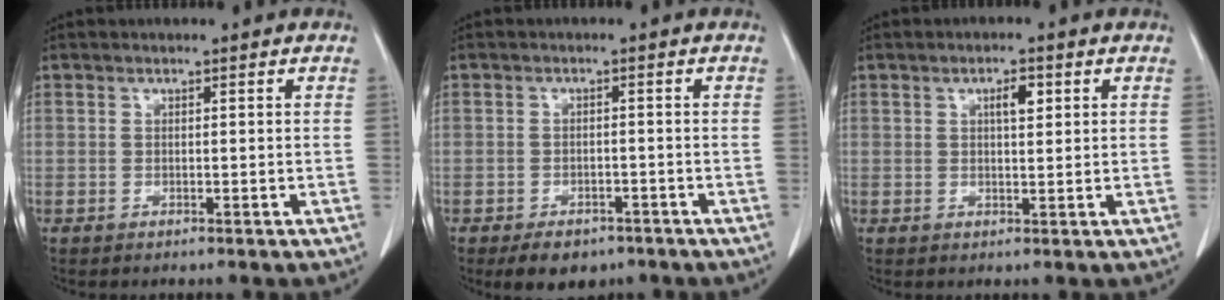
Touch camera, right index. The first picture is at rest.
{"total": 5.6, "force": [-4.0, 3.2, 2.3], "torque": [-0.027, 0.001, -0.054]}
{"total": 2.7, "force": [1.0, 0.9, 2.4], "torque": [-0.041, 0.001, 0.017]}